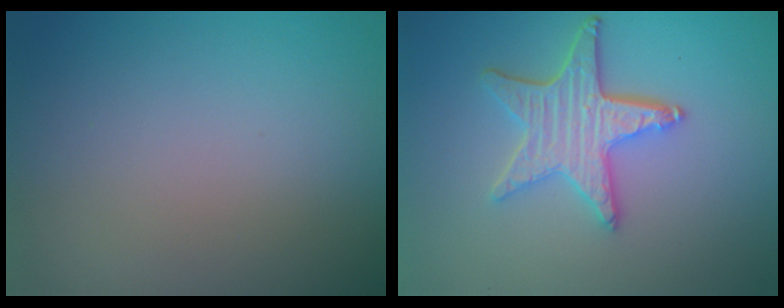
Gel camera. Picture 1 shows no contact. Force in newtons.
{"total": 4.4, "press": 3.7, "slide": 2.4}